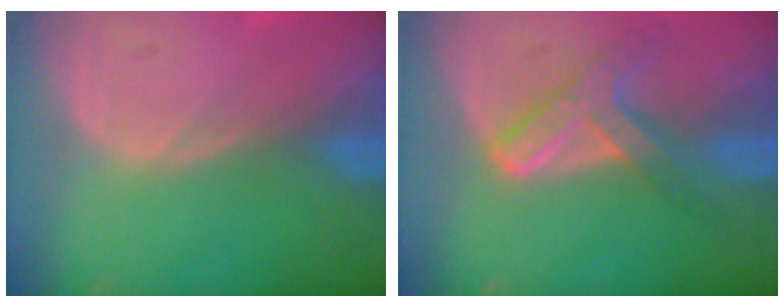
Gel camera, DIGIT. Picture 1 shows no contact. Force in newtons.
{"total": 7.3, "press": 6.1, "slide": 3.9}